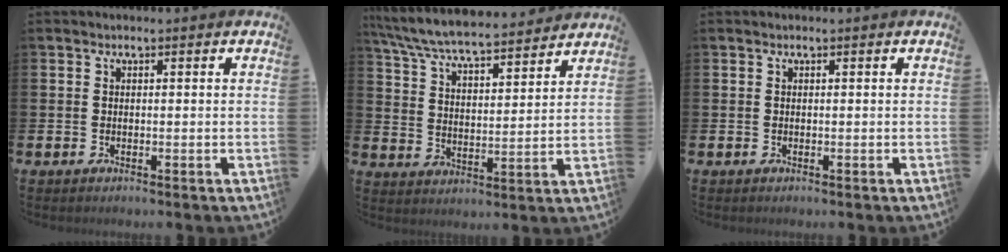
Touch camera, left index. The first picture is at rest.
{"total": 7.4, "force": [7.0, 0.8, 2.2], "torque": [-0.074, -0.047, 0.121]}
{"total": 0.0}